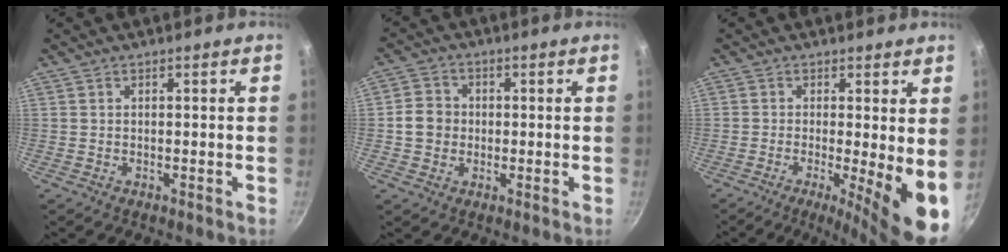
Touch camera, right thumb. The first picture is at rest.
{"total": 5.4, "force": [-0.3, 4.9, 2.3], "torque": [-0.023, 0.011, -0.016]}
{"total": 10.1, "force": [-1.1, 1.9, 9.9], "torque": [-0.128, -0.017, -0.015]}